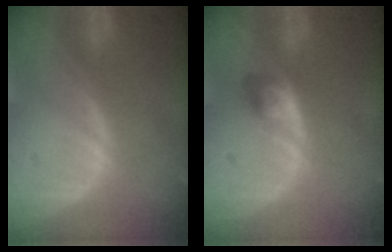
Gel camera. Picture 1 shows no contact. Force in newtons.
{"total": 3.0, "press": 2.5, "slide": 1.5}